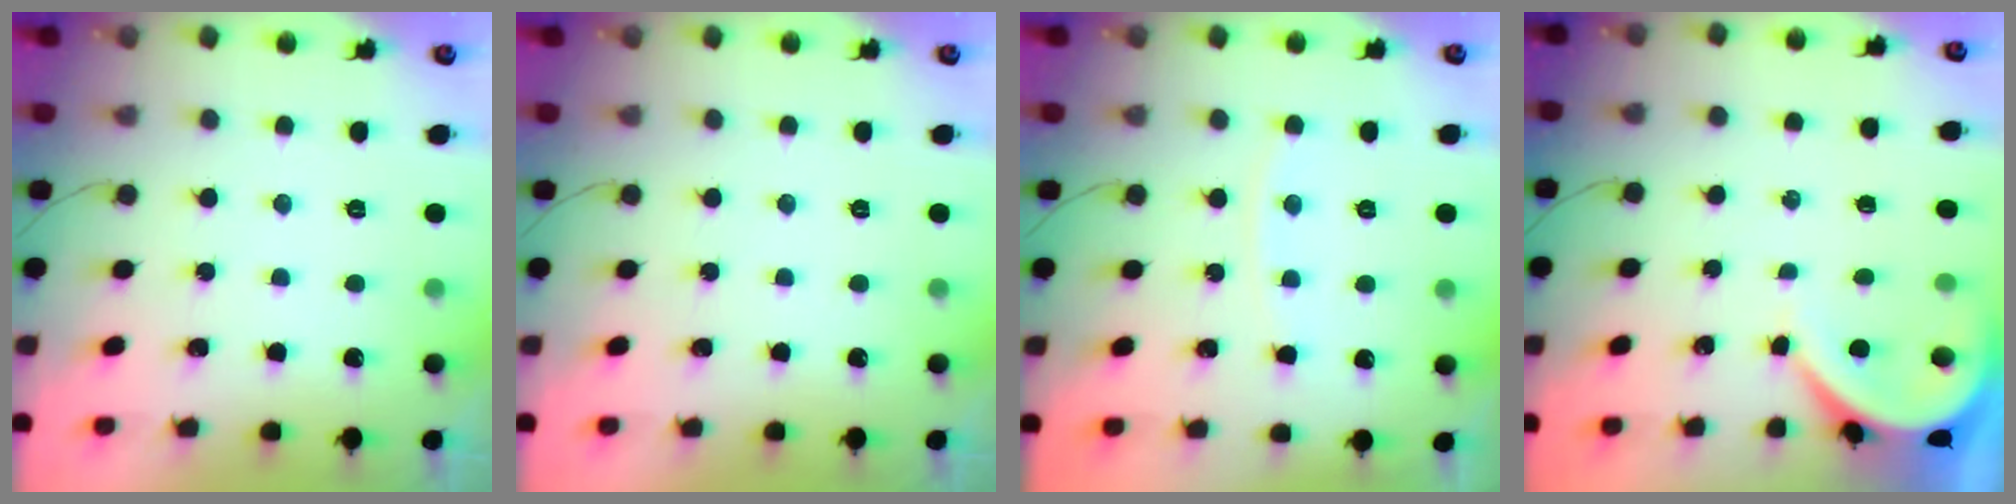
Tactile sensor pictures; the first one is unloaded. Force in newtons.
{"total": 0.0}
{"total": 5.7, "press": 5.7, "slide": 0.6}
{"total": 3.9, "press": 3.8, "slide": 0.5}